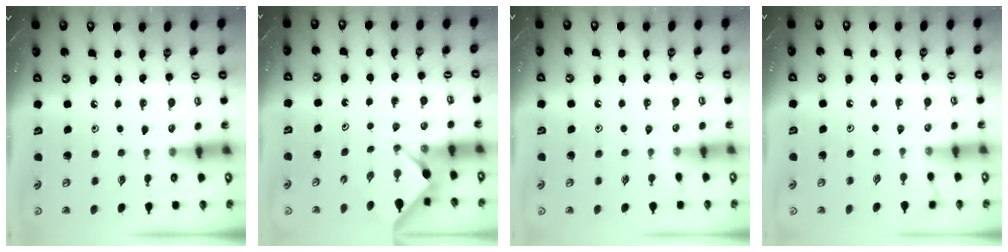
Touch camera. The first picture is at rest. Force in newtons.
{"total": 2.9, "press": 2.9, "slide": 0.4}
{"total": 2.9, "press": 2.9, "slide": 0.5}
{"total": 2.9, "press": 2.8, "slide": 0.6}